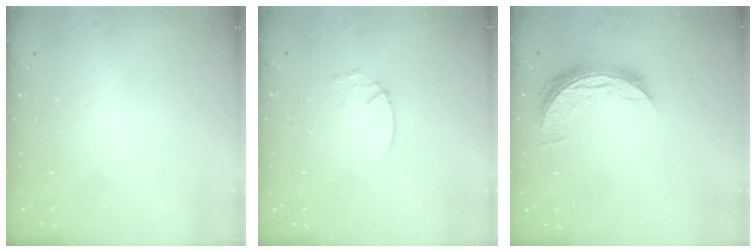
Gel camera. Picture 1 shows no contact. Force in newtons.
{"total": 3.6, "press": 3.6, "slide": 0.4}
{"total": 8.3, "press": 8.3, "slide": 0.5}